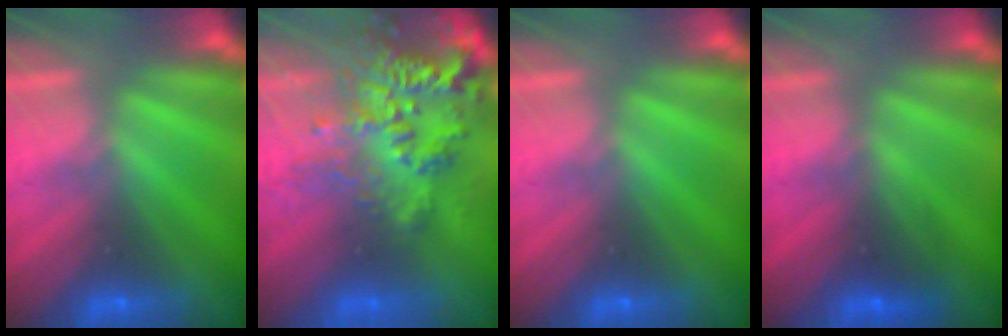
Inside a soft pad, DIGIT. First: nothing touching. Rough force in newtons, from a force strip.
{"total": 7.6}
{"total": 0.0}
{"total": 2.6}